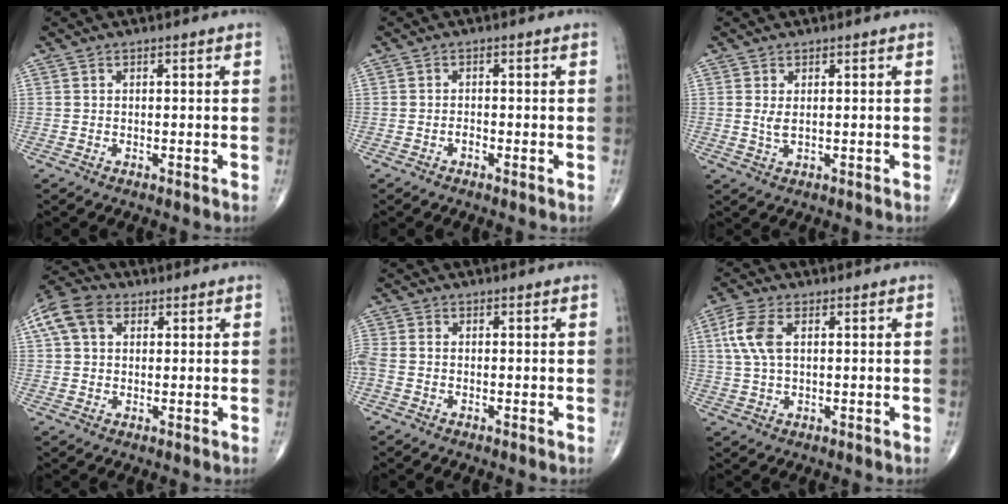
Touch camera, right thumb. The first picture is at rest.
{"total": 1.1, "force": [-0.6, 0.4, 0.8], "torque": [-0.014, 0.004, -0.012]}
{"total": 1.9, "force": [0.4, 0.8, 1.7], "torque": [-0.036, -0.005, 0.012]}
{"total": 8.9, "force": [3.1, 6.4, 5.4], "torque": [-0.107, 0.022, 0.051]}
{"total": 3.5, "force": [-0.7, 2.3, 2.5], "torque": [-0.076, 0.007, -0.018]}
{"total": 7.0, "force": [1.8, 3.7, 5.7], "torque": [-0.142, 0.011, 0.035]}